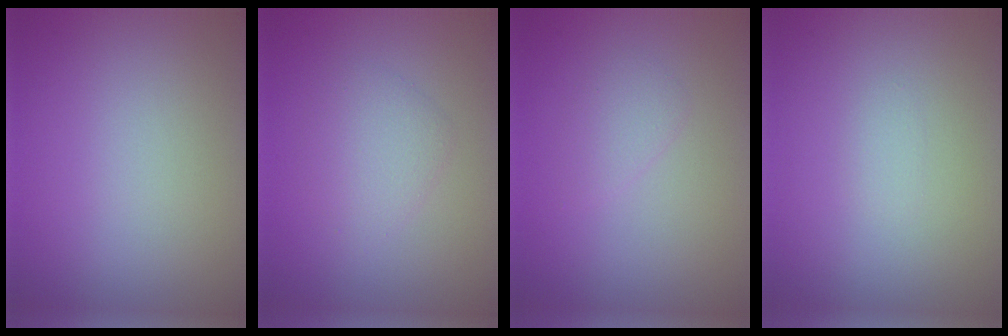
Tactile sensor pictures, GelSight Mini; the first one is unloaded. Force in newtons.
{"total": 2.2, "press": 2.2, "slide": 0.0}
{"total": 1.1, "press": 1.1, "slide": 0.1}
{"total": 0.5, "press": 0.5, "slide": 0.0}